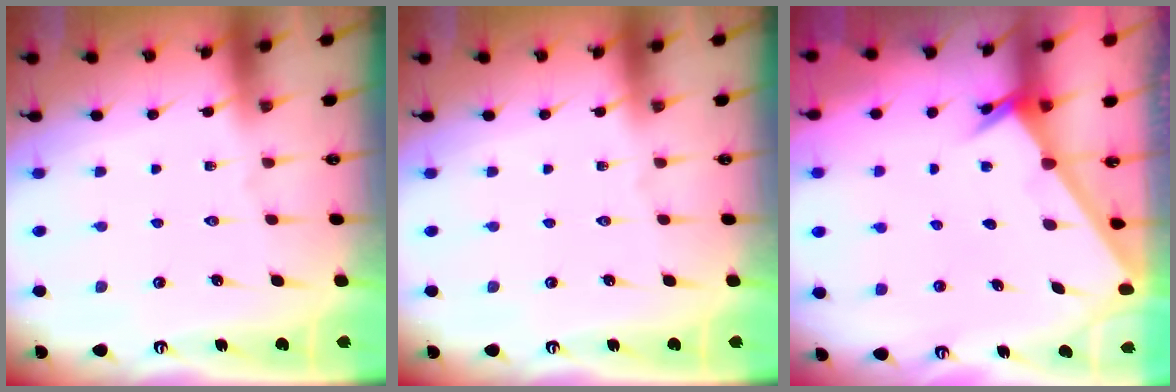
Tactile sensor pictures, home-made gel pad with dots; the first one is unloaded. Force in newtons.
{"total": 0.0}
{"total": 2.4, "press": 2.4, "slide": 0.2}